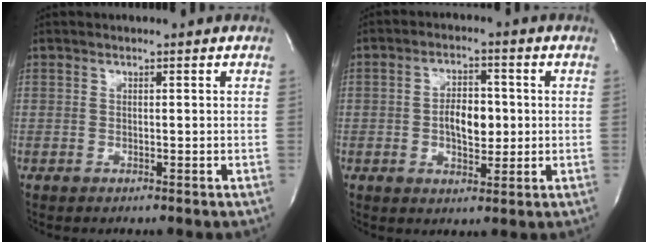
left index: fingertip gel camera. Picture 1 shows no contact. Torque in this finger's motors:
{"motor_torque": [0.03, 0.01, 0.21, 0.08]}